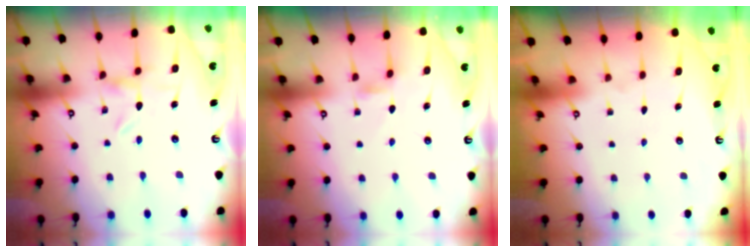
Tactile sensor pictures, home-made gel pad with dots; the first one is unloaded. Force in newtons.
{"total": 2.2, "press": 2.1, "slide": 0.5}
{"total": 1.6, "press": 1.6, "slide": 0.2}